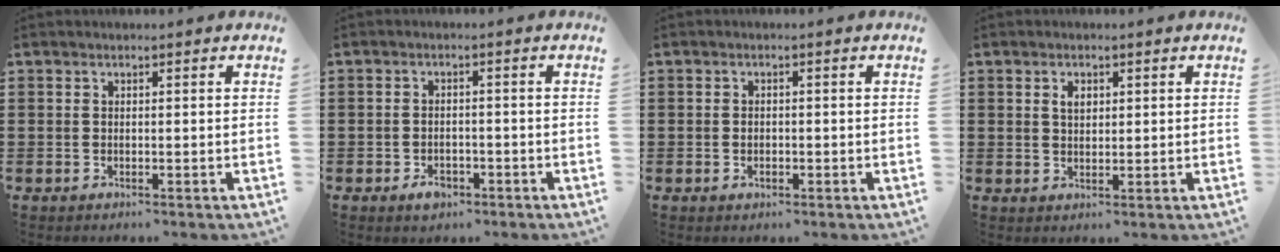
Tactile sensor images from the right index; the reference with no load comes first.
{"total": 2.1, "force": [-1.4, 1.3, 0.9], "torque": [-0.018, 0.000, -0.029]}
{"total": 0.9, "force": [-0.3, 0.6, 0.6], "torque": [-0.014, 0.000, -0.006]}
{"total": 1.9, "force": [0.9, 1.0, 1.3], "torque": [-0.029, 0.006, 0.017]}